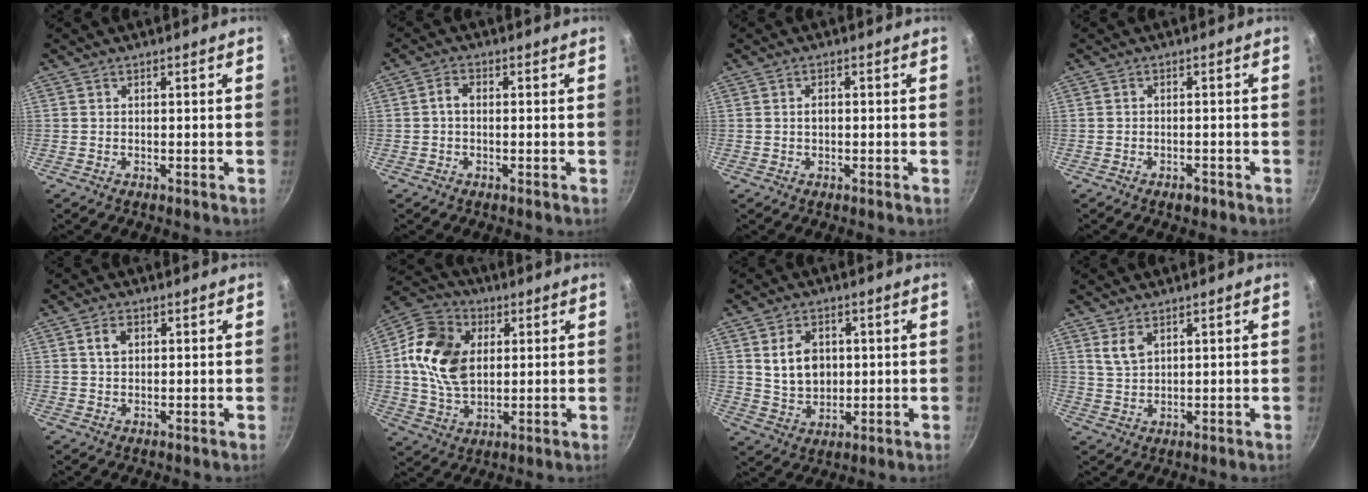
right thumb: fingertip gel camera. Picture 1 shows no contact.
{"total": 2.3, "force": [-0.1, 1.6, 1.7], "torque": [-0.029, 0.009, -0.006]}
{"total": 1.6, "force": [0.0, 1.0, 1.3], "torque": [-0.023, 0.006, -0.002]}
{"total": 2.2, "force": [-1.4, 1.2, 1.2], "torque": [-0.017, 0.013, -0.018]}
{"total": 3.0, "force": [0.9, 2.1, 2.0], "torque": [-0.027, 0.002, 0.016]}
{"total": 15.6, "force": [2.5, 11.1, 10.6], "torque": [-0.177, 0.000, 0.036]}
{"total": 8.7, "force": [1.6, 6.7, 5.4], "torque": [-0.071, -0.010, 0.036]}
{"total": 4.3, "force": [2.2, 2.3, 2.8], "torque": [-0.048, -0.011, 0.048]}